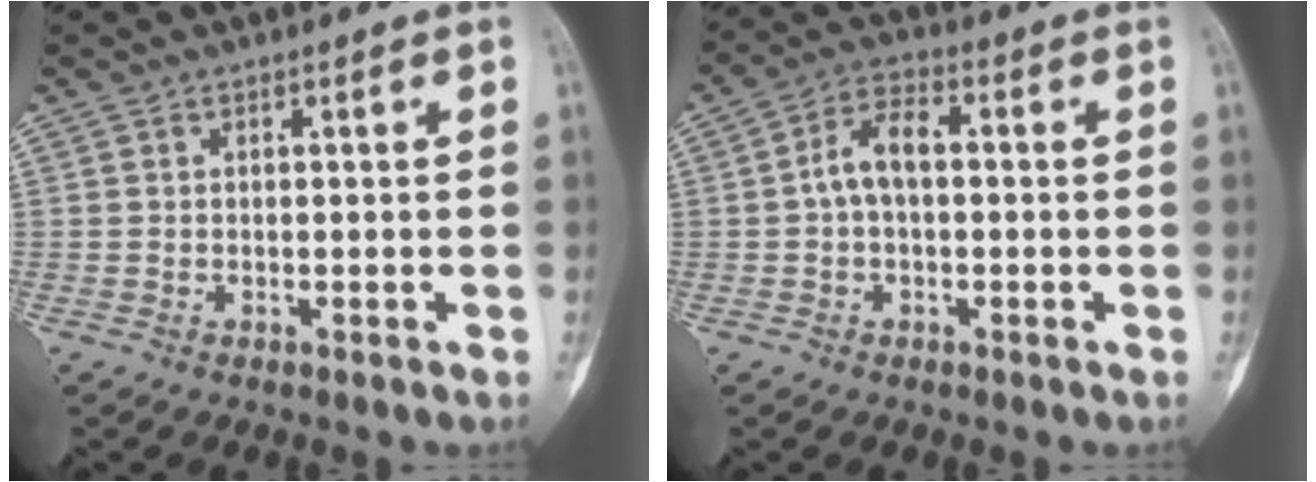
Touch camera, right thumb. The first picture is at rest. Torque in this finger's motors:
{"motor_torque": [0.10, 0.10, 0.28, -0.15, 0.17]}